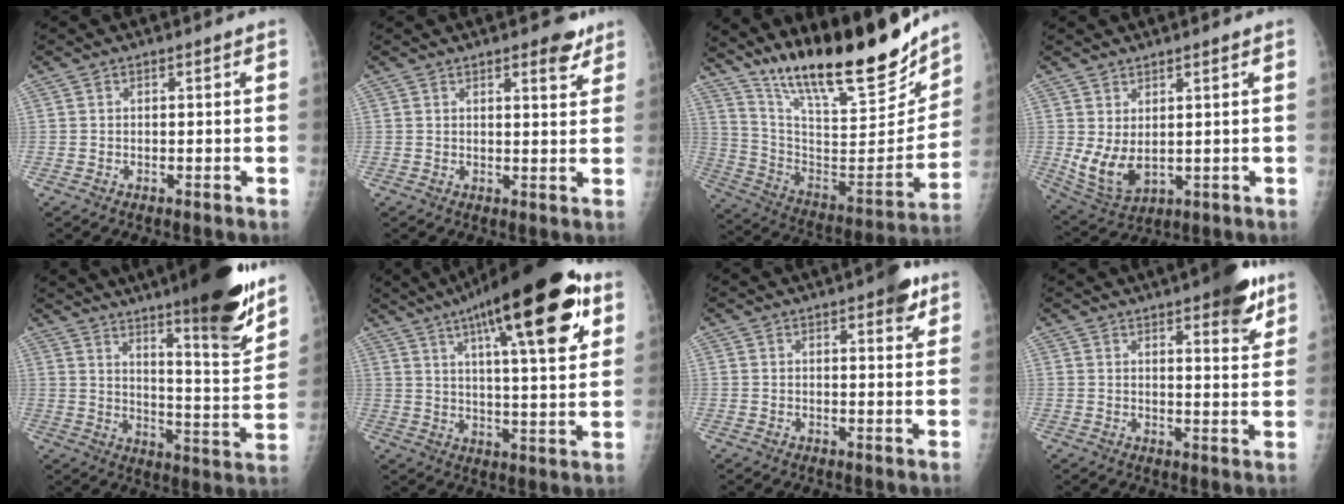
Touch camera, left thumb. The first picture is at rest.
{"total": 4.4, "force": [3.0, 1.5, 2.9], "torque": [-0.025, -0.016, 0.035]}
{"total": 26.4, "force": [20.7, 5.8, 15.5], "torque": [-0.222, -0.097, 0.340]}
{"total": 7.6, "force": [1.2, 4.2, 6.3], "torque": [-0.116, -0.017, 0.043]}
{"total": 21.7, "force": [15.6, 2.6, 14.8], "torque": [-0.189, -0.086, 0.230]}
{"total": 25.0, "force": [12.3, 6.5, 20.8], "torque": [-0.297, -0.014, 0.180]}
{"total": 4.9, "force": [2.9, 1.6, 3.6], "torque": [-0.034, -0.010, 0.030]}
{"total": 9.9, "force": [6.1, 2.7, 7.3], "torque": [-0.072, -0.028, 0.076]}